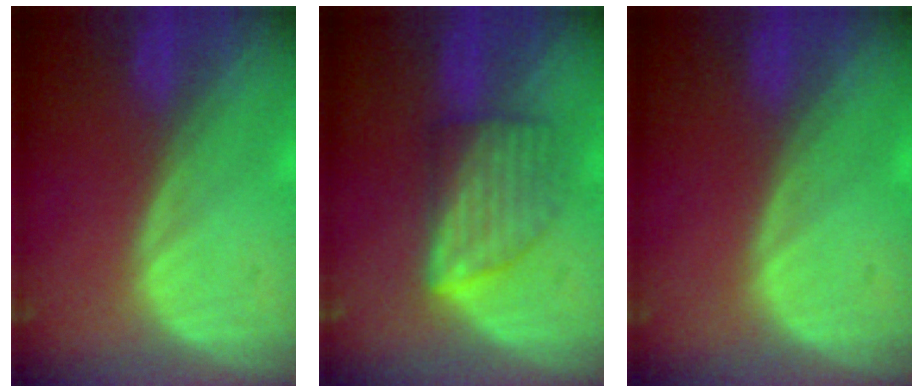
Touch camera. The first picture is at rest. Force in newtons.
{"total": 6.0, "press": 6.0, "slide": 0.7}
{"total": 0.0}